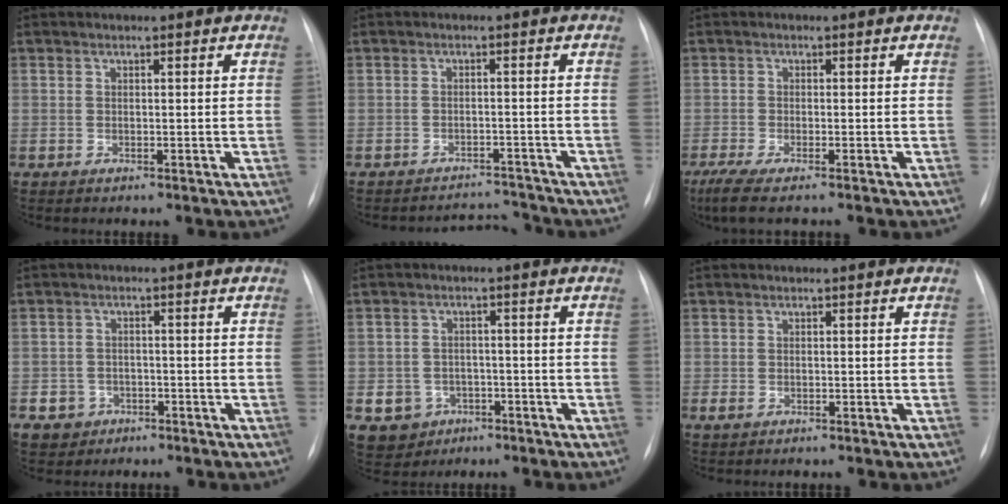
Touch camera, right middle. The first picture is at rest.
{"total": 4.1, "force": [-3.8, -0.3, -1.6], "torque": [0.025, 0.009, -0.053]}
{"total": 5.2, "force": [-4.0, 0.3, 3.4], "torque": [-0.066, -0.016, -0.069]}
{"total": 3.6, "force": [-1.9, 3.1, 0.0], "torque": [0.002, 0.011, -0.029]}
{"total": 5.6, "force": [-2.6, 4.9, 1.0], "torque": [-0.020, 0.006, -0.035]}
{"total": 1.1, "force": [-0.6, 0.6, 0.7], "torque": [-0.019, -0.002, -0.007]}